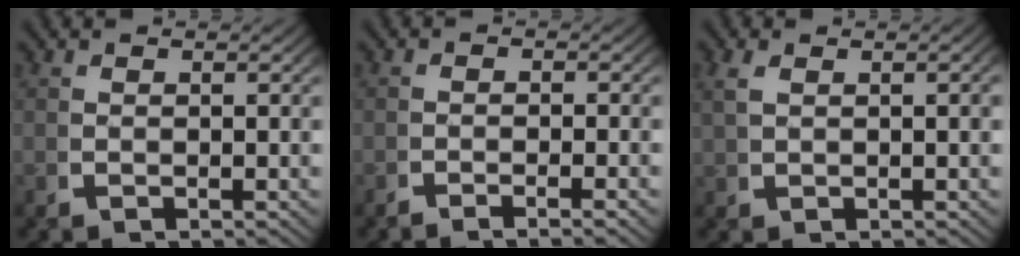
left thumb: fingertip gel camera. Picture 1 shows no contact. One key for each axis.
{"total": 1.5, "fx": -1.2, "fy": -0.1, "fz": 1.0, "tx": -0.012, "ty": 0.001, "tz": -0.027}
{"total": 1.6, "fx": 0.8, "fy": 0.4, "fz": 1.3, "tx": -0.027, "ty": 0.002, "tz": 0.023}